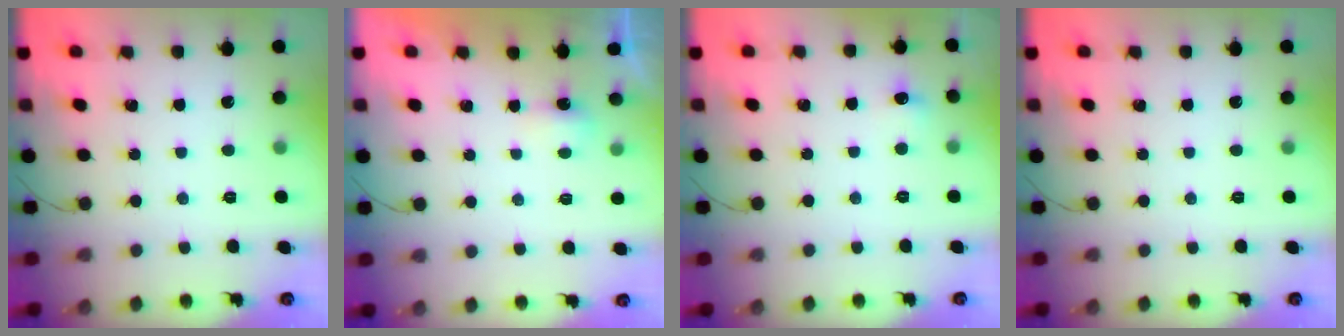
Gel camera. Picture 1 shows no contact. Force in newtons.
{"total": 2.9, "press": 2.8, "slide": 0.6}
{"total": 4.5, "press": 4.3, "slide": 1.3}
{"total": 0.0}